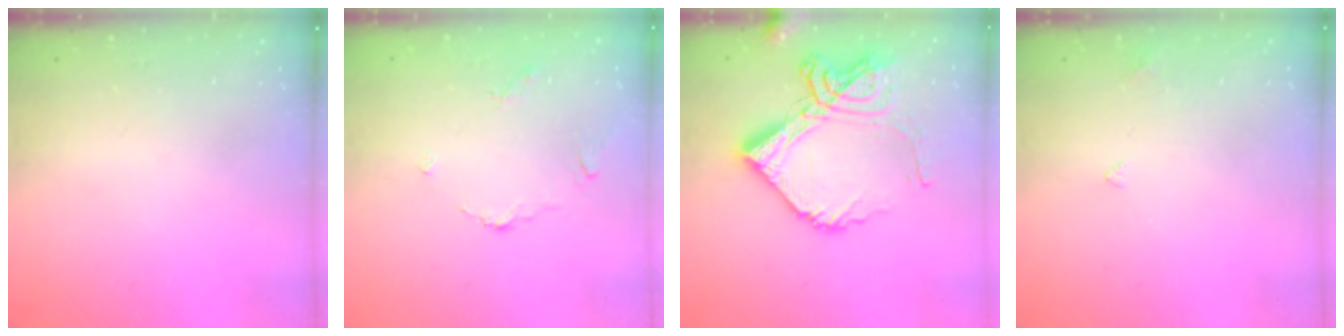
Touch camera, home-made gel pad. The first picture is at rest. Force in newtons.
{"total": 3.8, "press": 3.7, "slide": 0.4}
{"total": 19.0, "press": 18.9, "slide": 2.4}
{"total": 2.8, "press": 2.8, "slide": 0.5}